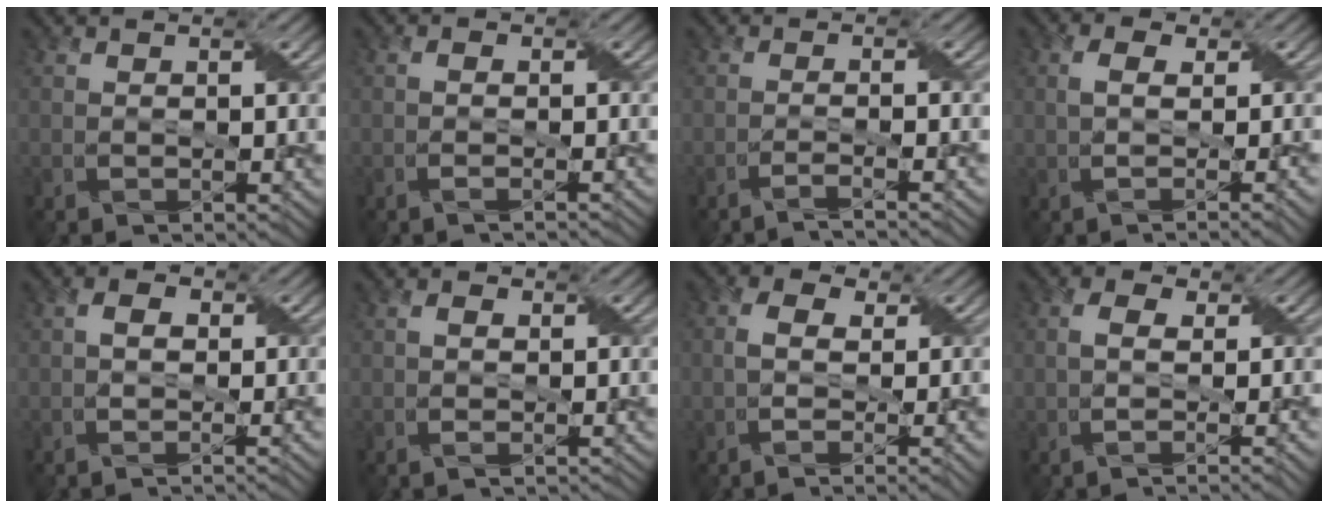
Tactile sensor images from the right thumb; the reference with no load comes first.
{"total": 1.3, "force": [-0.7, 0.3, 1.0], "torque": [-0.014, 0.003, -0.021]}
{"total": 2.8, "force": [-1.9, 0.1, 2.1], "torque": [-0.027, 0.009, -0.054]}
{"total": 3.9, "force": [0.0, 1.3, 3.7], "torque": [-0.052, 0.009, -0.010]}
{"total": 2.1, "force": [-0.9, 0.9, 1.7], "torque": [-0.030, 0.004, -0.017]}
{"total": 1.5, "force": [-0.5, 0.9, 1.1], "torque": [-0.019, -0.001, -0.009]}
{"total": 4.6, "force": [-1.0, 1.6, 4.2], "torque": [-0.070, 0.002, -0.024]}
{"total": 3.1, "force": [-0.5, 1.1, 2.9], "torque": [-0.045, 0.005, -0.019]}